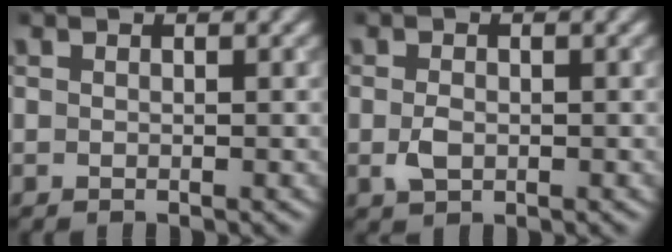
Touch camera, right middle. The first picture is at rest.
{"total": 1.6, "force": [-0.2, 1.1, 1.2], "torque": [-0.026, -0.002, -0.003]}